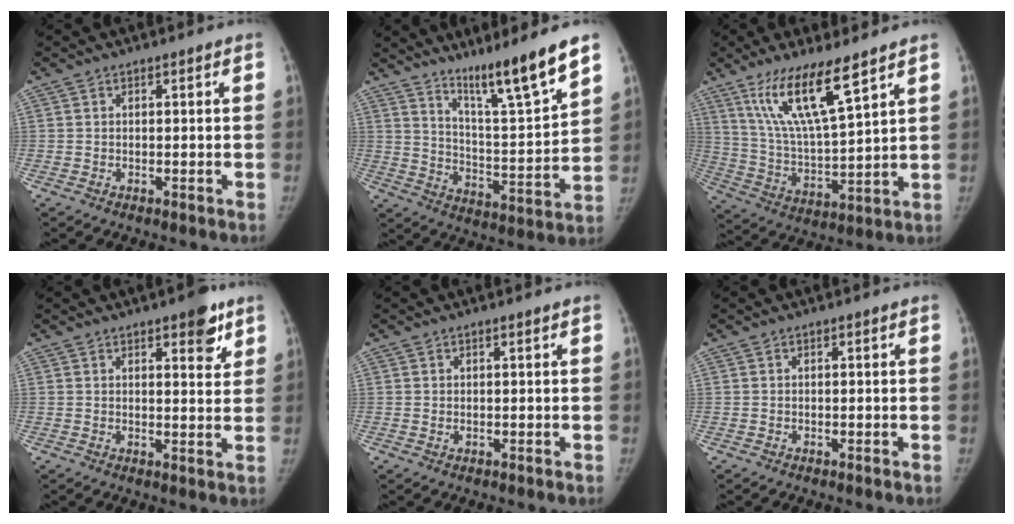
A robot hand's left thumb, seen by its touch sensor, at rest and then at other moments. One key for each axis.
{"total": 14.9, "fx": 11.1, "fy": 0.6, "fz": 10.0, "tx": -0.148, "ty": -0.081, "tz": 0.193}
{"total": 14.9, "fx": 9.2, "fy": 2.7, "fz": 11.3, "tx": -0.211, "ty": -0.049, "tz": 0.189}
{"total": 6.1, "fx": 3.6, "fy": 2.3, "fz": 4.4, "tx": -0.038, "ty": -0.018, "tz": 0.042}
{"total": 0.7, "fx": 0.4, "fy": 0.2, "fz": 0.5, "tx": -0.012, "ty": 0.000, "tz": 0.008}
{"total": 0.0}